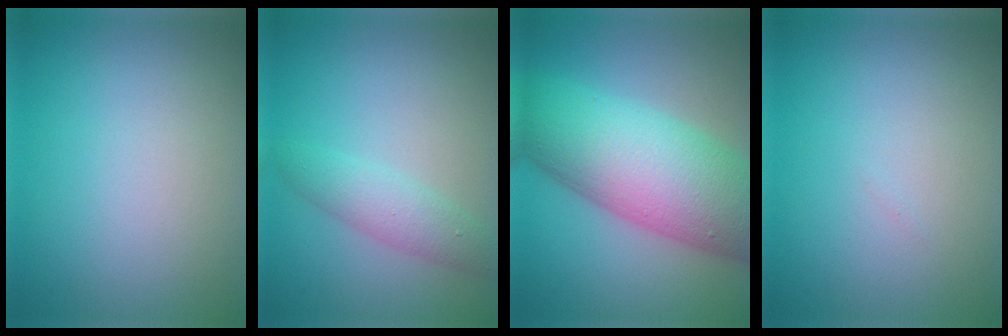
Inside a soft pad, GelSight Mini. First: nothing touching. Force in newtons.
{"total": 2.7, "press": 2.7, "slide": 0.2}
{"total": 12.8, "press": 12.8, "slide": 0.3}
{"total": 0.0}